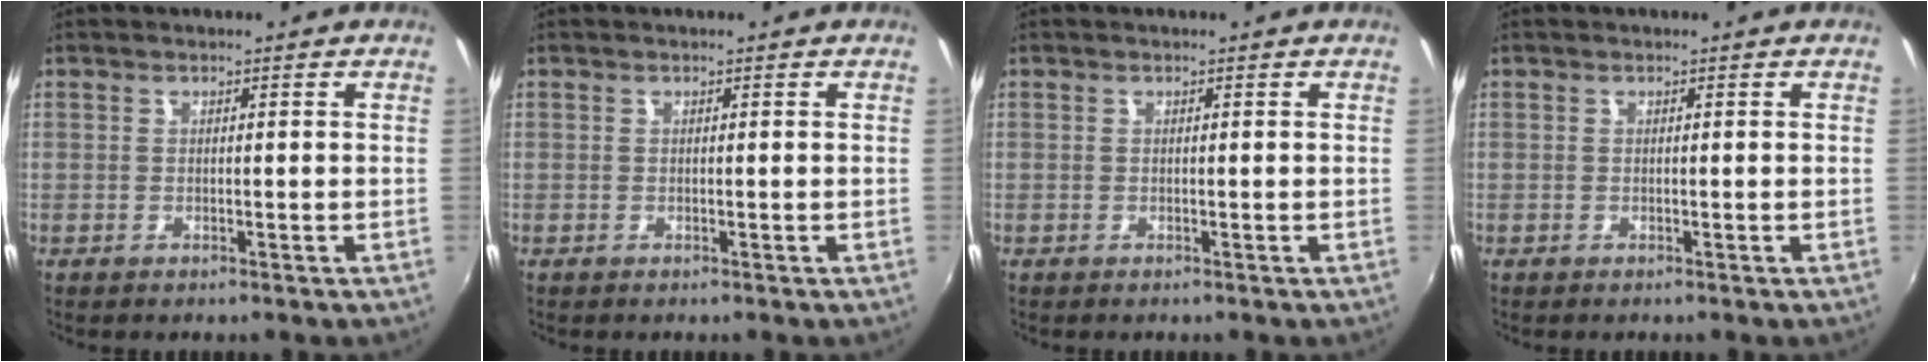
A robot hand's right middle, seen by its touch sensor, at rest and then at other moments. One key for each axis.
{"total": 0.0}
{"total": 0.0}
{"total": 0.0}